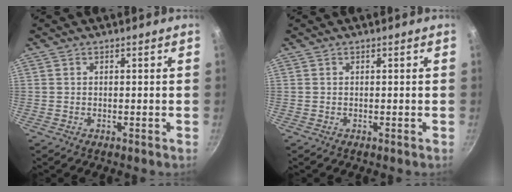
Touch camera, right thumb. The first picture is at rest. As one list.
[{"total": 0.0}]